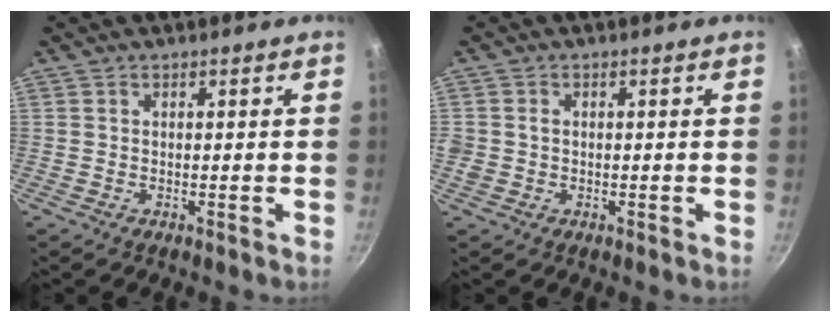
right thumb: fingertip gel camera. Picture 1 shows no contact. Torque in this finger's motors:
{"motor_torque": [0.00, 0.39, 0.47, -0.18, 0.00]}